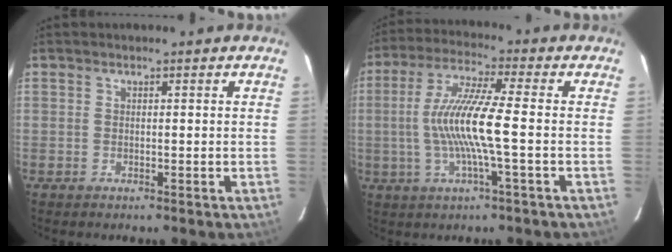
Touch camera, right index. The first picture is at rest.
{"total": 11.5, "force": [-1.5, 0.0, 11.4], "torque": [-0.225, 0.001, -0.028]}